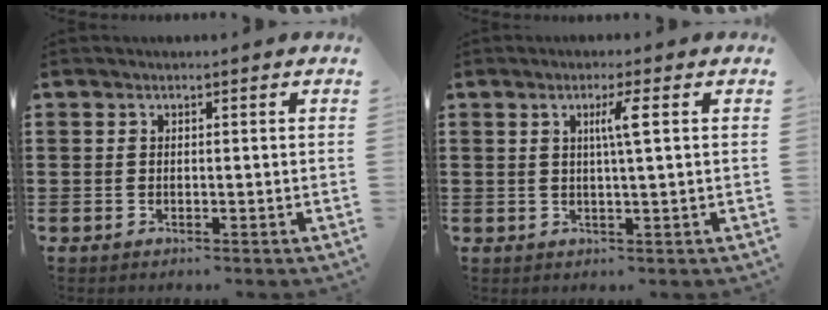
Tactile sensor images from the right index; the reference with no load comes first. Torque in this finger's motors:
{"motor_torque": [0.55, -0.11, 0.11, 0.10]}